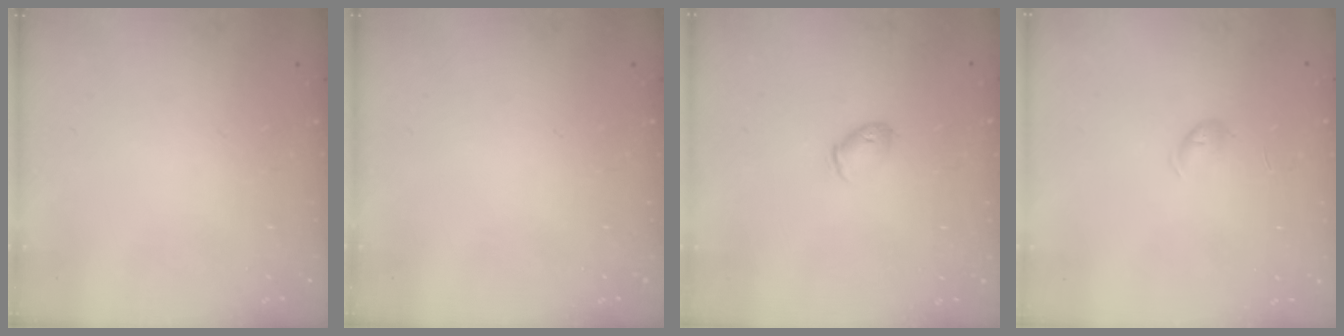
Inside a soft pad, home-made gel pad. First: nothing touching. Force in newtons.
{"total": 0.0}
{"total": 5.3, "press": 5.2, "slide": 1.0}
{"total": 4.0, "press": 4.0, "slide": 0.6}